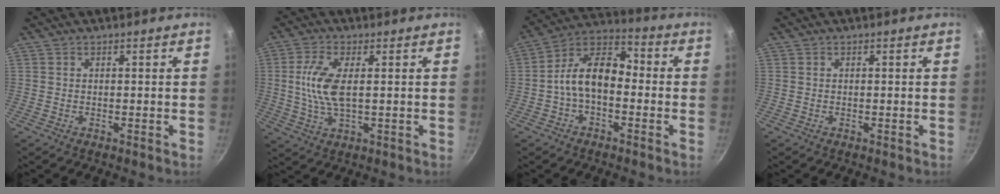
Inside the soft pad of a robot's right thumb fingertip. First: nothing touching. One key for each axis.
{"total": 8.5, "fx": 0.9, "fy": 3.6, "fz": 7.6, "tx": -0.161, "ty": 0.001, "tz": 0.016}
{"total": 11.4, "fx": -1.9, "fy": 7.0, "fz": 8.8, "tx": -0.133, "ty": 0.049, "tz": -0.053}
{"total": 0.0}